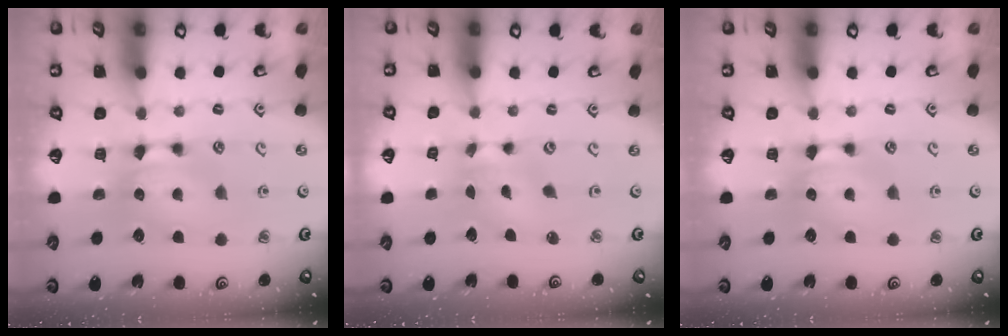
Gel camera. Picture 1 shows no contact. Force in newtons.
{"total": 2.0, "press": 1.2, "slide": 1.5}
{"total": 0.0}